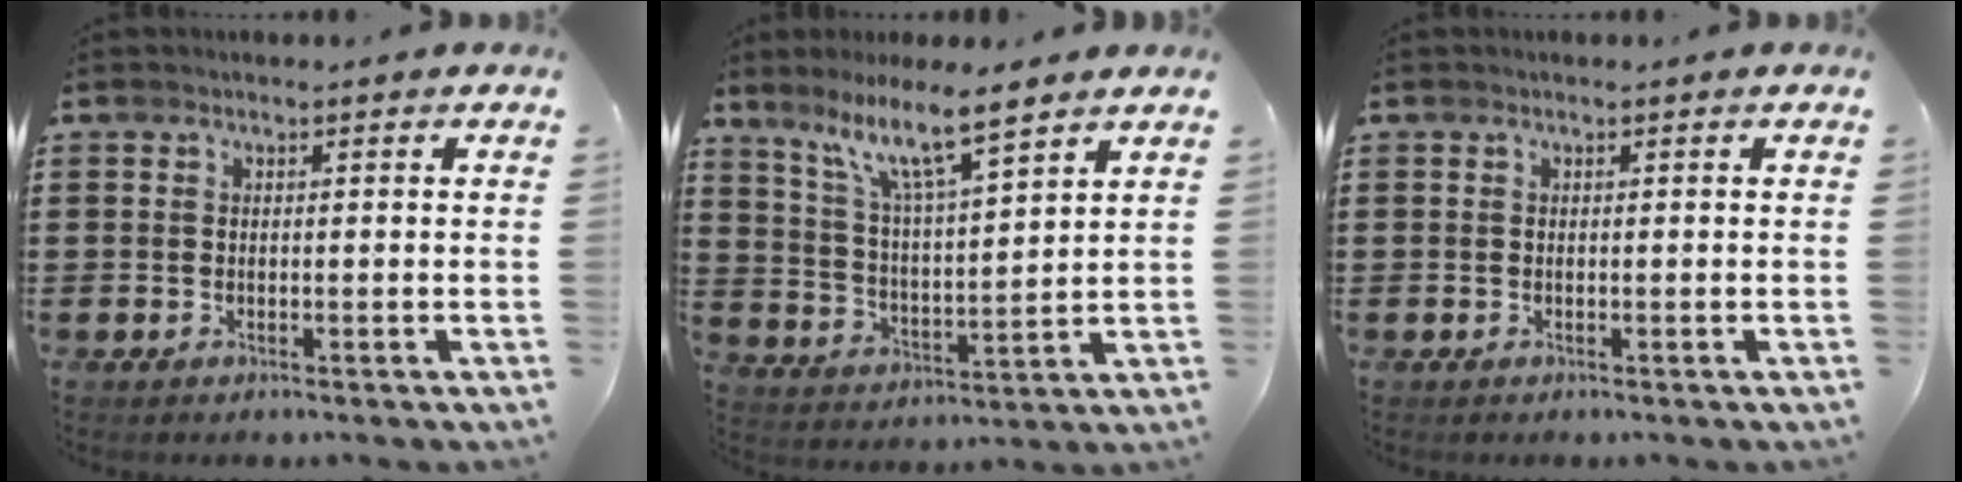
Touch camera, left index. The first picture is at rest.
{"total": 8.9, "force": [7.0, 0.9, 5.4], "torque": [-0.125, -0.027, 0.122]}
{"total": 0.0}